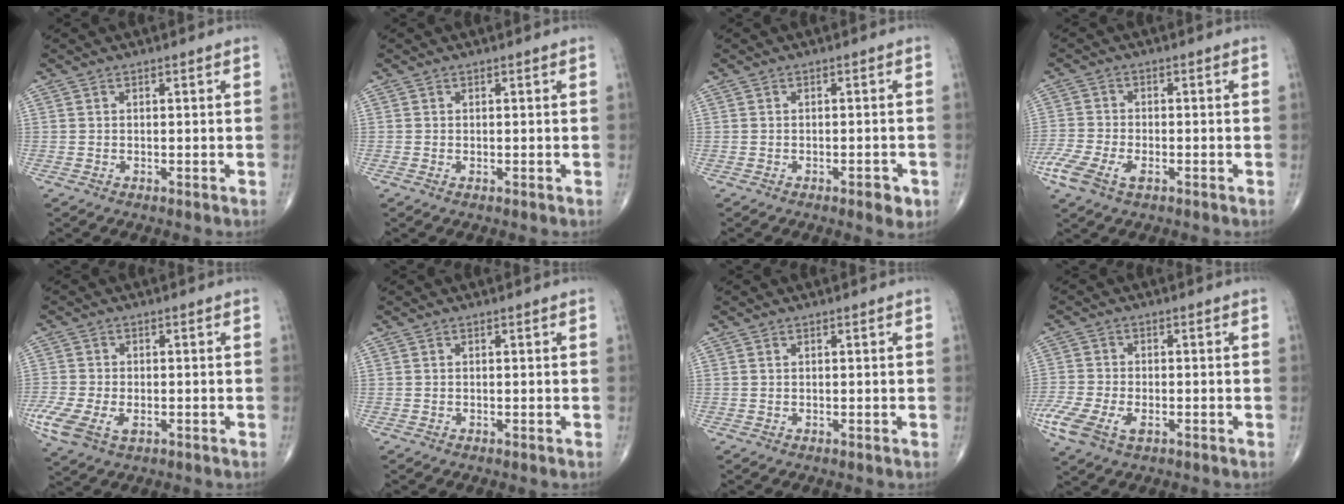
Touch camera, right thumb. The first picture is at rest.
{"total": 0.0}
{"total": 2.8, "force": [-1.4, 1.1, 2.2], "torque": [-0.022, 0.002, -0.016]}
{"total": 7.0, "force": [-3.6, 3.3, 5.0], "torque": [-0.123, 0.005, -0.071]}
{"total": 9.0, "force": [-3.4, 5.3, 6.4], "torque": [-0.156, -0.005, -0.062]}
{"total": 0.0}
{"total": 0.0}
{"total": 8.7, "force": [-3.9, 4.6, 6.2], "torque": [-0.150, 0.001, -0.076]}